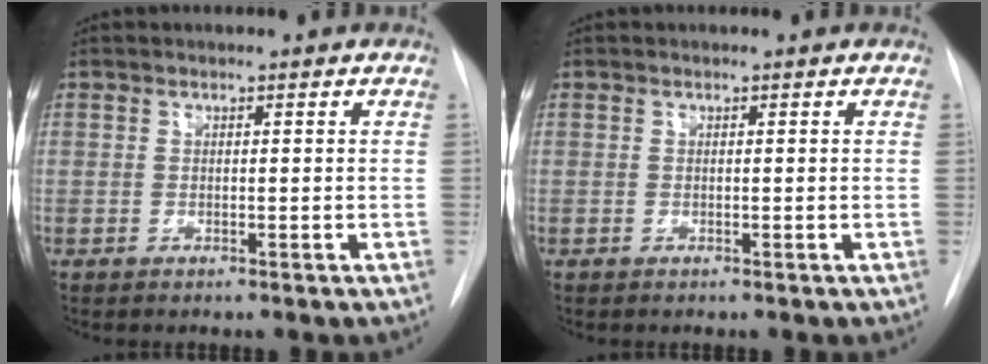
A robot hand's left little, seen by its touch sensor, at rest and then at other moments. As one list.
[{"total": 0.0}]